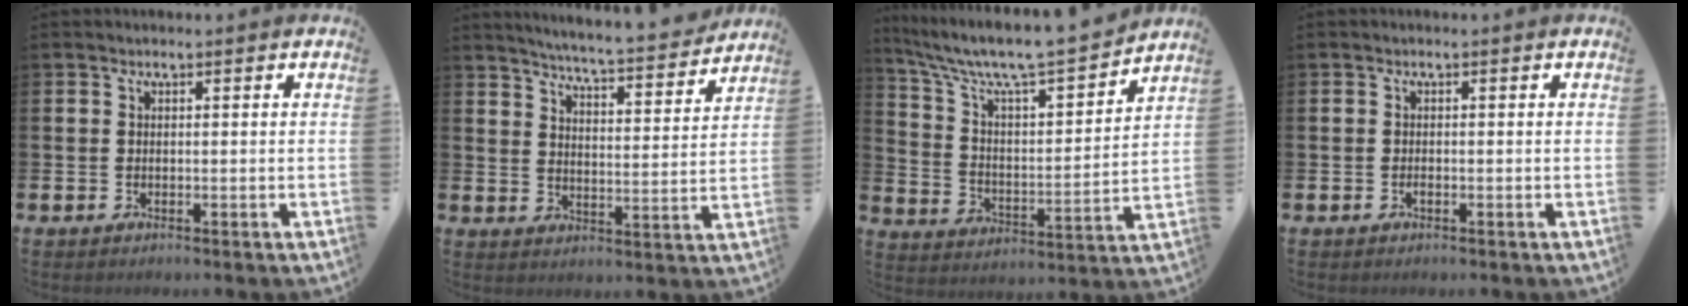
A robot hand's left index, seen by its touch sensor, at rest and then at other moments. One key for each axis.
{"total": 5.7, "fx": 5.6, "fy": -0.2, "fz": 1.2, "tx": -0.040, "ty": -0.048, "tz": 0.092}
{"total": 8.4, "fx": 7.7, "fy": 1.1, "fz": 3.2, "tx": -0.099, "ty": -0.057, "tz": 0.126}
{"total": 0.6, "fx": -0.3, "fy": 0.3, "fz": 0.5, "tx": -0.012, "ty": -0.001, "tz": -0.006}